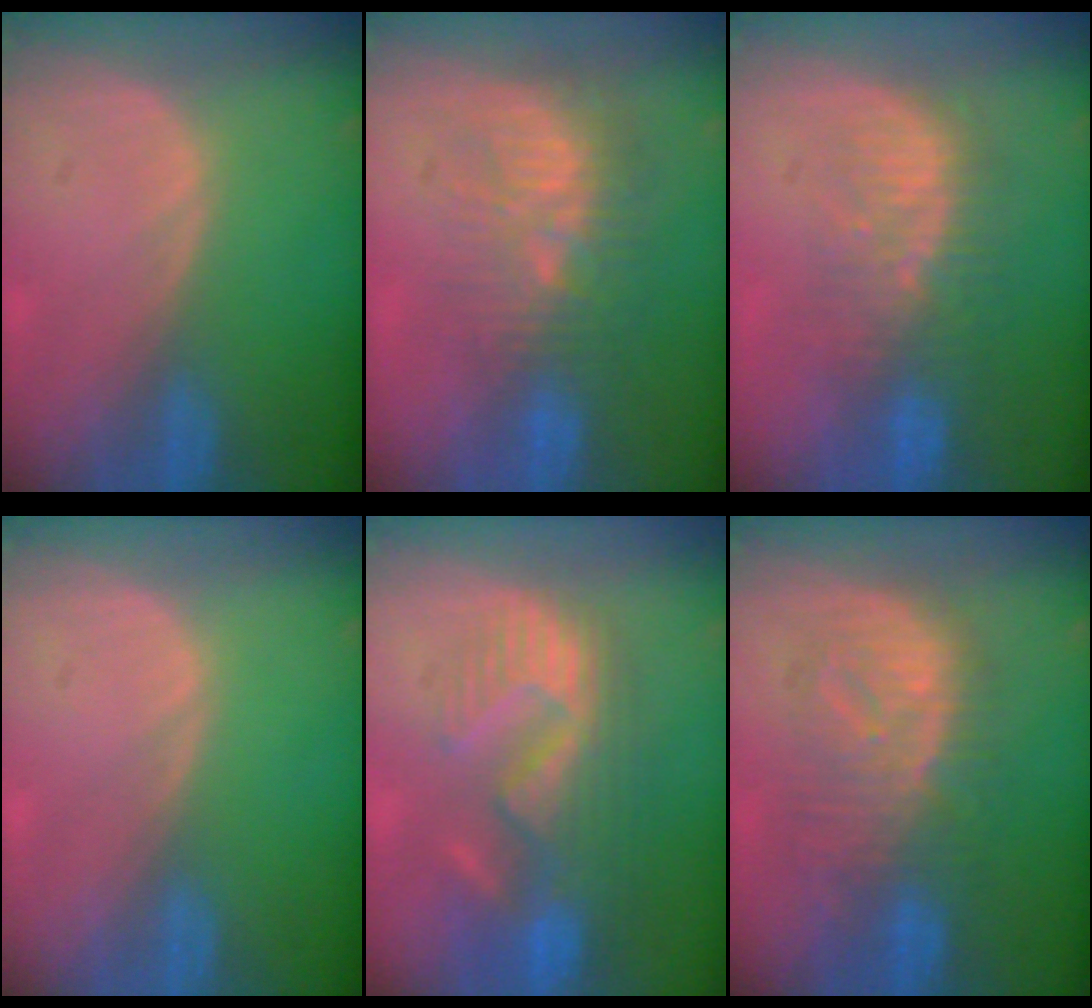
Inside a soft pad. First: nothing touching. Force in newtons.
{"total": 10.1, "press": 9.0, "slide": 4.5}
{"total": 8.2, "press": 7.6, "slide": 3.1}
{"total": 0.0}
{"total": 11.1, "press": 9.8, "slide": 5.2}
{"total": 9.3, "press": 9.3, "slide": 0.4}